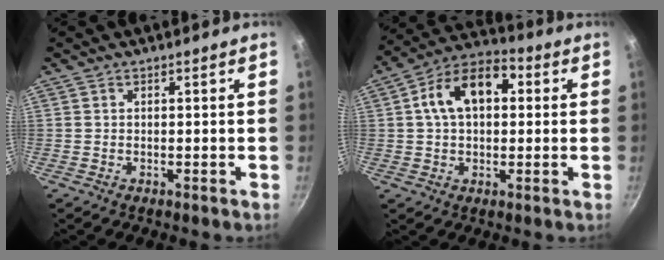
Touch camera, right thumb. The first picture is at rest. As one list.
[{"total": 13.2, "force": [2.4, 8.4, 9.9], "torque": [-0.132, 0.032, 0.023]}]